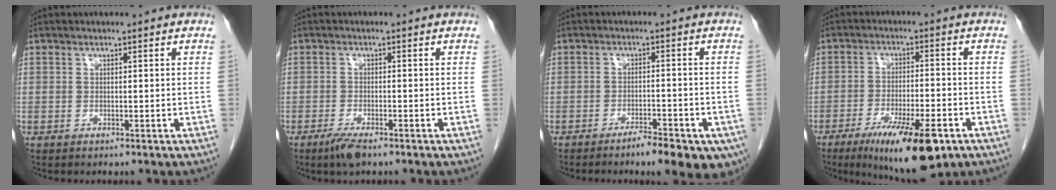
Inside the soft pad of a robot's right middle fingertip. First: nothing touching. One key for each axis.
{"total": 3.0, "fx": -2.1, "fy": 0.6, "fz": 2.1, "tx": -0.047, "ty": -0.005, "tz": -0.040}
{"total": 9.2, "fx": -6.1, "fy": 2.3, "fz": 6.6, "tx": -0.068, "ty": 0.000, "tz": -0.085}
{"total": 13.3, "fx": -7.7, "fy": 2.6, "fz": 10.5, "tx": -0.158, "ty": -0.024, "tz": -0.118}